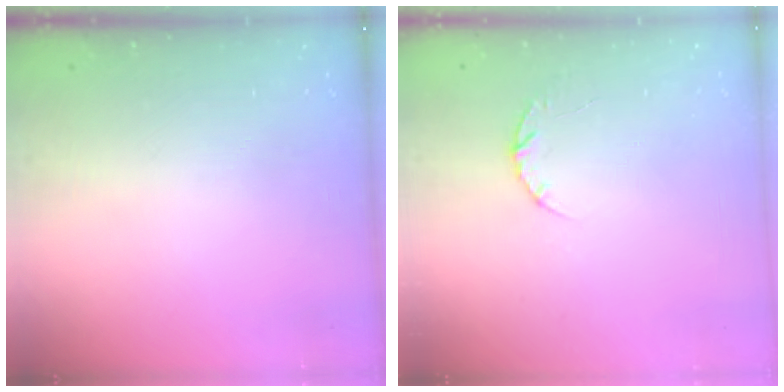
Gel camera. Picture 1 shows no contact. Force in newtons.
{"total": 4.4, "press": 4.4, "slide": 0.6}